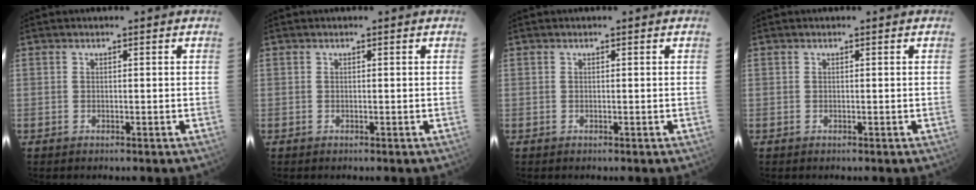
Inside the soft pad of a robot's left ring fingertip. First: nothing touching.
{"total": 0.0}
{"total": 0.0}
{"total": 0.0}